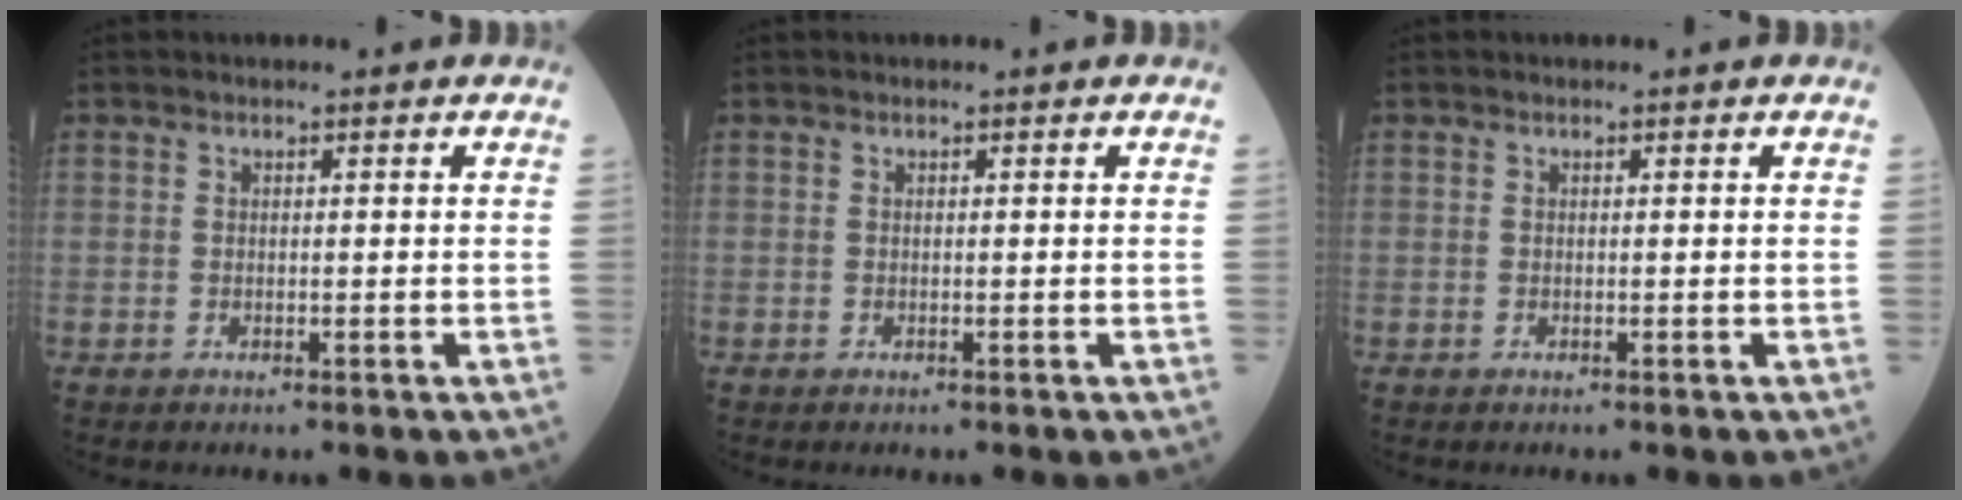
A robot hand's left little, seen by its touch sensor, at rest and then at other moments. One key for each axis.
{"total": 0.0}
{"total": 0.0}